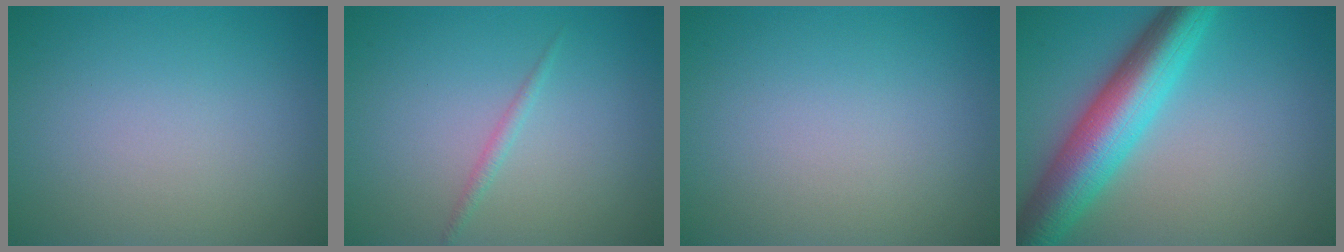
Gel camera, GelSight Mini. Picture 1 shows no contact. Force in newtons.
{"total": 0.9, "press": 0.9, "slide": 0.1}
{"total": 0.0}
{"total": 8.7, "press": 8.7, "slide": 0.3}